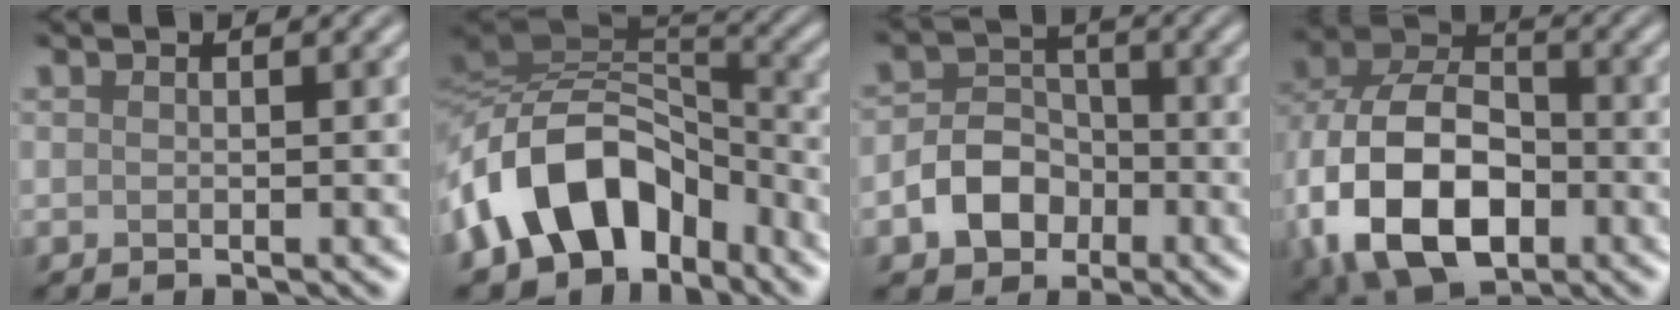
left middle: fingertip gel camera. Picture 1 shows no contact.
{"total": 11.7, "force": [-5.6, 7.7, 6.9], "torque": [-0.120, 0.019, -0.115]}
{"total": 4.5, "force": [-1.8, 3.5, 2.2], "torque": [-0.035, 0.001, -0.035]}
{"total": 14.2, "force": [-4.4, 9.1, 9.9], "torque": [-0.213, -0.024, -0.086]}